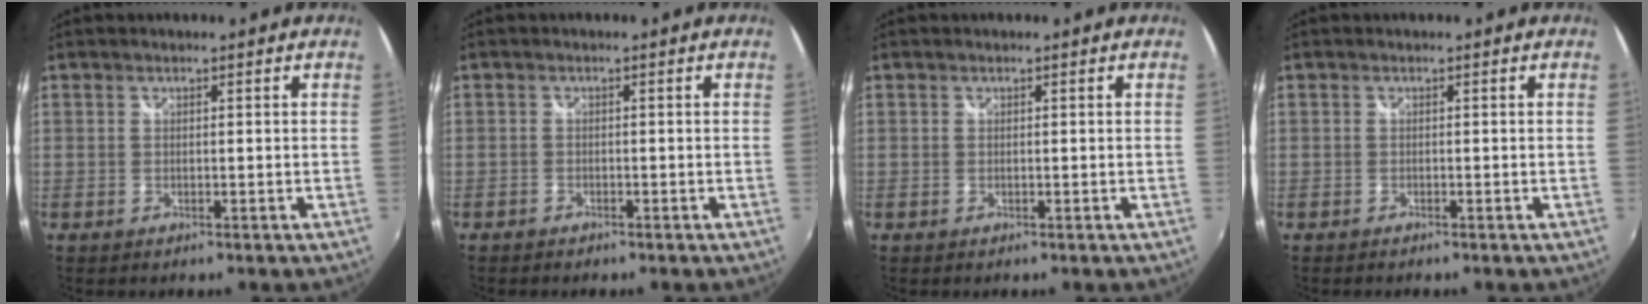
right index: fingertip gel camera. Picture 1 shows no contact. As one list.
[{"total": 1.3, "force": [-1.1, 0.6, 0.2], "torque": [-0.008, 0.000, -0.020]}, {"total": 0.0}, {"total": 0.6, "force": [-0.5, 0.0, 0.2], "torque": [-0.005, -0.002, -0.010]}]